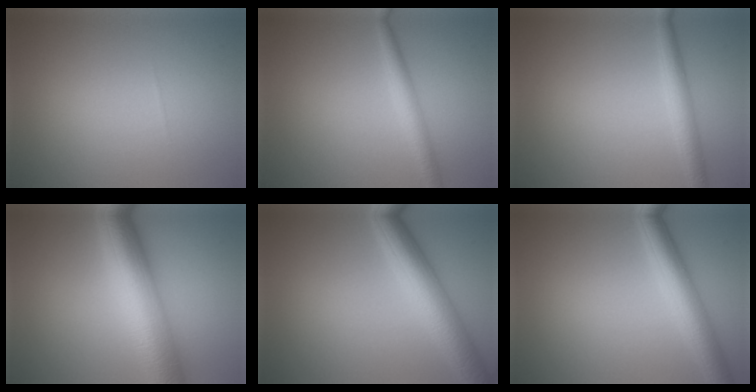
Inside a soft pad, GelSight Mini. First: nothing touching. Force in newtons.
{"total": 2.3, "press": 2.3, "slide": 0.0}
{"total": 2.4, "press": 2.4, "slide": 0.1}
{"total": 9.3, "press": 9.3, "slide": 0.2}
{"total": 6.1, "press": 6.1, "slide": 0.0}
{"total": 4.9, "press": 4.9, "slide": 0.2}